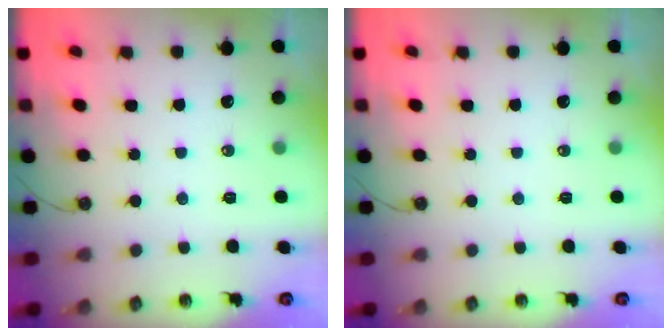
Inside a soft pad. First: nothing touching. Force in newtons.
{"total": 0.0}